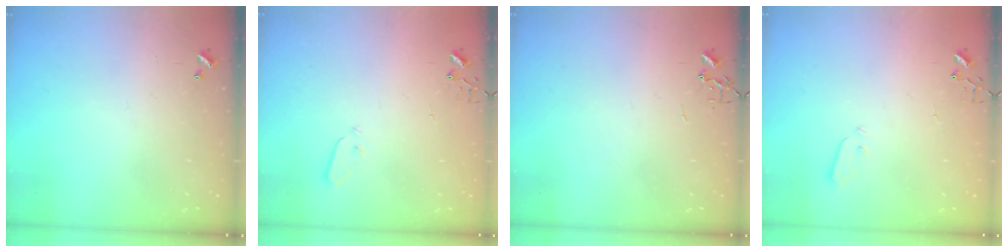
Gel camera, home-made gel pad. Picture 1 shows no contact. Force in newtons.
{"total": 2.9, "press": 2.9, "slide": 0.4}
{"total": 0.0}
{"total": 3.0, "press": 3.0, "slide": 0.3}